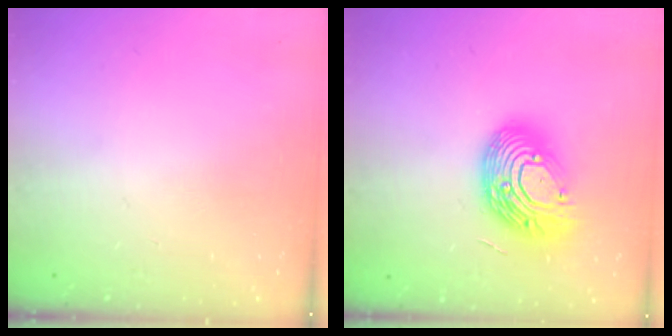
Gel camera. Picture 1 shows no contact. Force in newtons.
{"total": 17.8, "press": 17.7, "slide": 1.4}